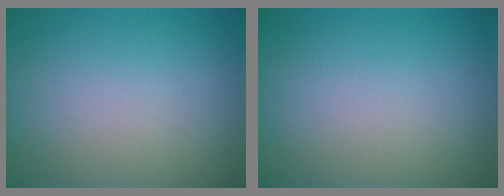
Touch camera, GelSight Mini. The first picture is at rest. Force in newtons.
{"total": 0.0}